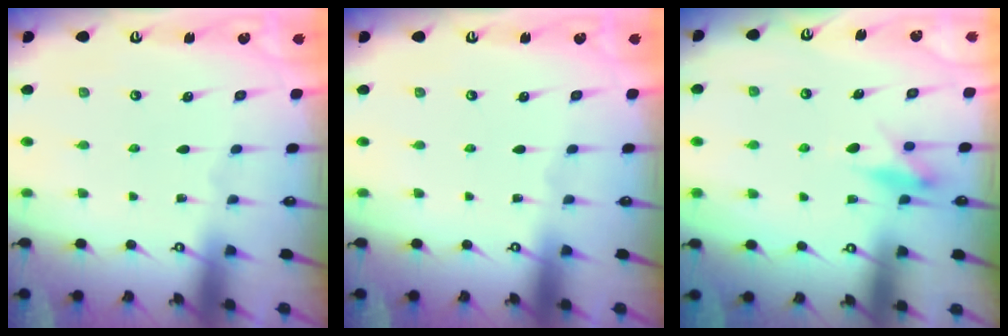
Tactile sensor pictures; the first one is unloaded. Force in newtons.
{"total": 0.0}
{"total": 8.0, "press": 7.9, "slide": 0.9}